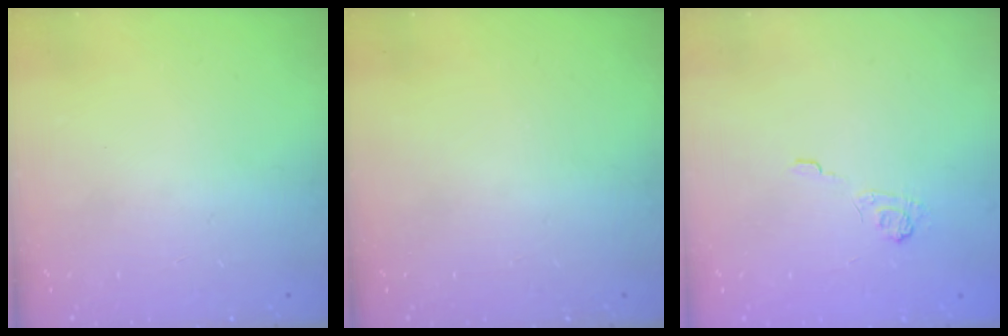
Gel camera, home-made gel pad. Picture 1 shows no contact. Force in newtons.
{"total": 0.0}
{"total": 2.5, "press": 2.1, "slide": 1.4}